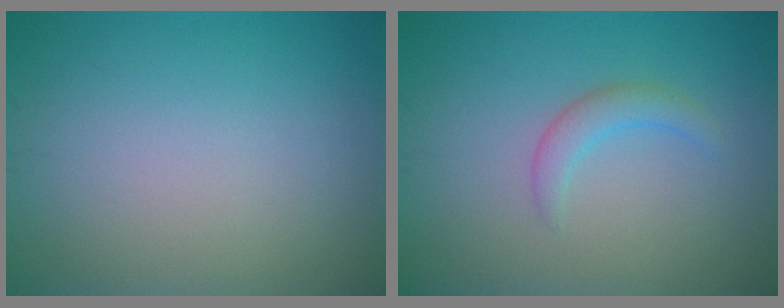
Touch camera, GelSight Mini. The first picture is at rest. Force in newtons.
{"total": 1.9, "press": 1.8, "slide": 0.3}